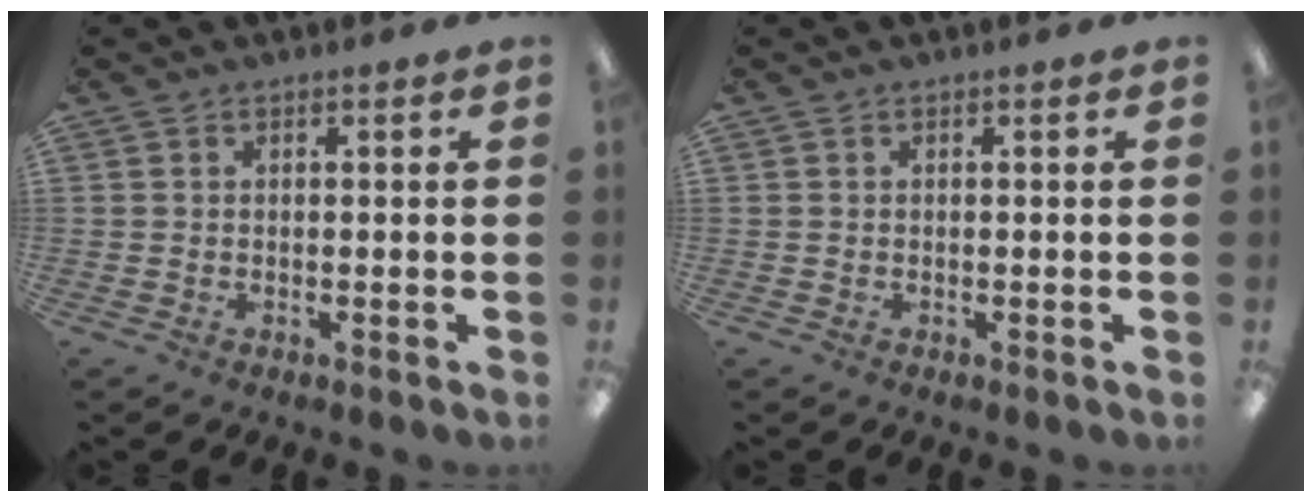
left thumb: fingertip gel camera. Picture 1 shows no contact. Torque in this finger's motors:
{"motor_torque": [-0.07, -0.07, 0.11, -0.02, 0.00]}